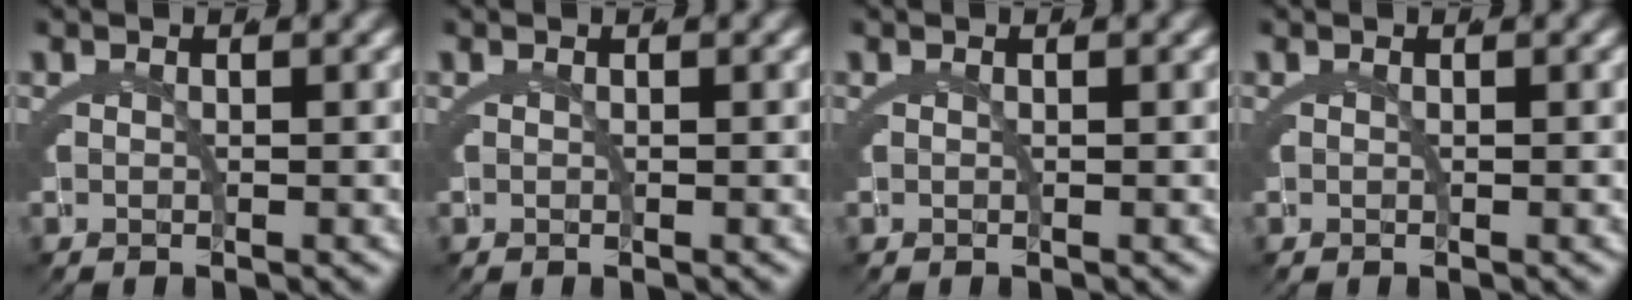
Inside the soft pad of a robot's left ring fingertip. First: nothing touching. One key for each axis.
{"total": 0.0}
{"total": 0.0}
{"total": 0.0}